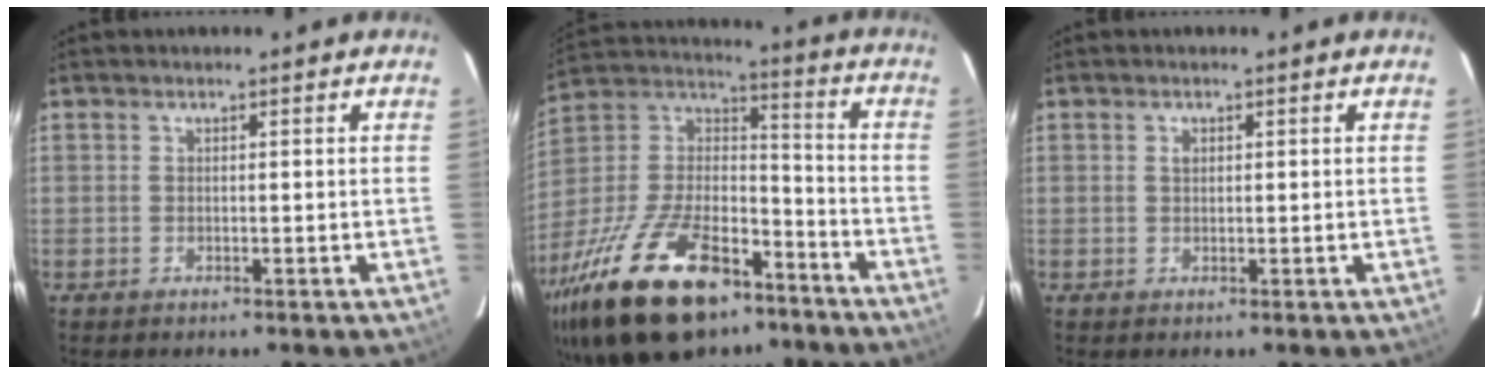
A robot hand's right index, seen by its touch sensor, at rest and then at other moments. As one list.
[{"total": 30.7, "force": [-19.4, 14.1, 19.1], "torque": [-0.390, -0.013, -0.313]}, {"total": 0.9, "force": [0.3, 0.7, 0.5], "torque": [-0.010, 0.004, 0.005]}]